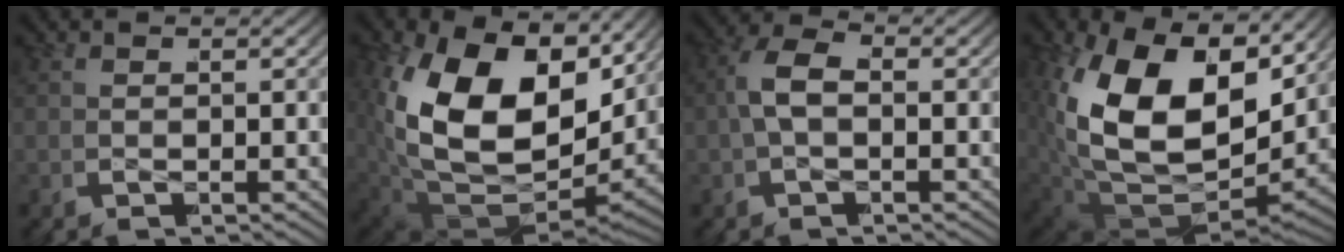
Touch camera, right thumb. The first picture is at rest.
{"total": 15.6, "force": [1.4, 9.7, 12.1], "torque": [-0.258, -0.049, 0.046]}
{"total": 4.3, "force": [0.0, 2.8, 3.3], "torque": [-0.068, -0.001, -0.006]}
{"total": 14.0, "force": [1.3, 8.4, 11.2], "torque": [-0.245, -0.046, 0.046]}